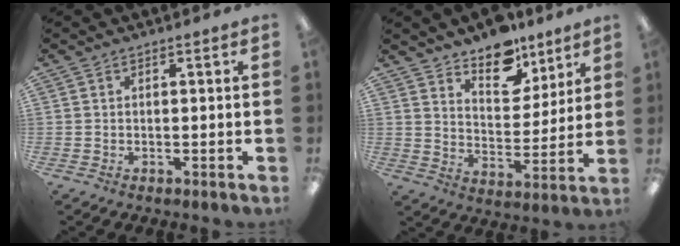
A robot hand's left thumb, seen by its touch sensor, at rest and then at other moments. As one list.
[{"total": 11.5, "force": [9.5, 5.6, 3.3], "torque": [-0.046, -0.066, 0.175]}]